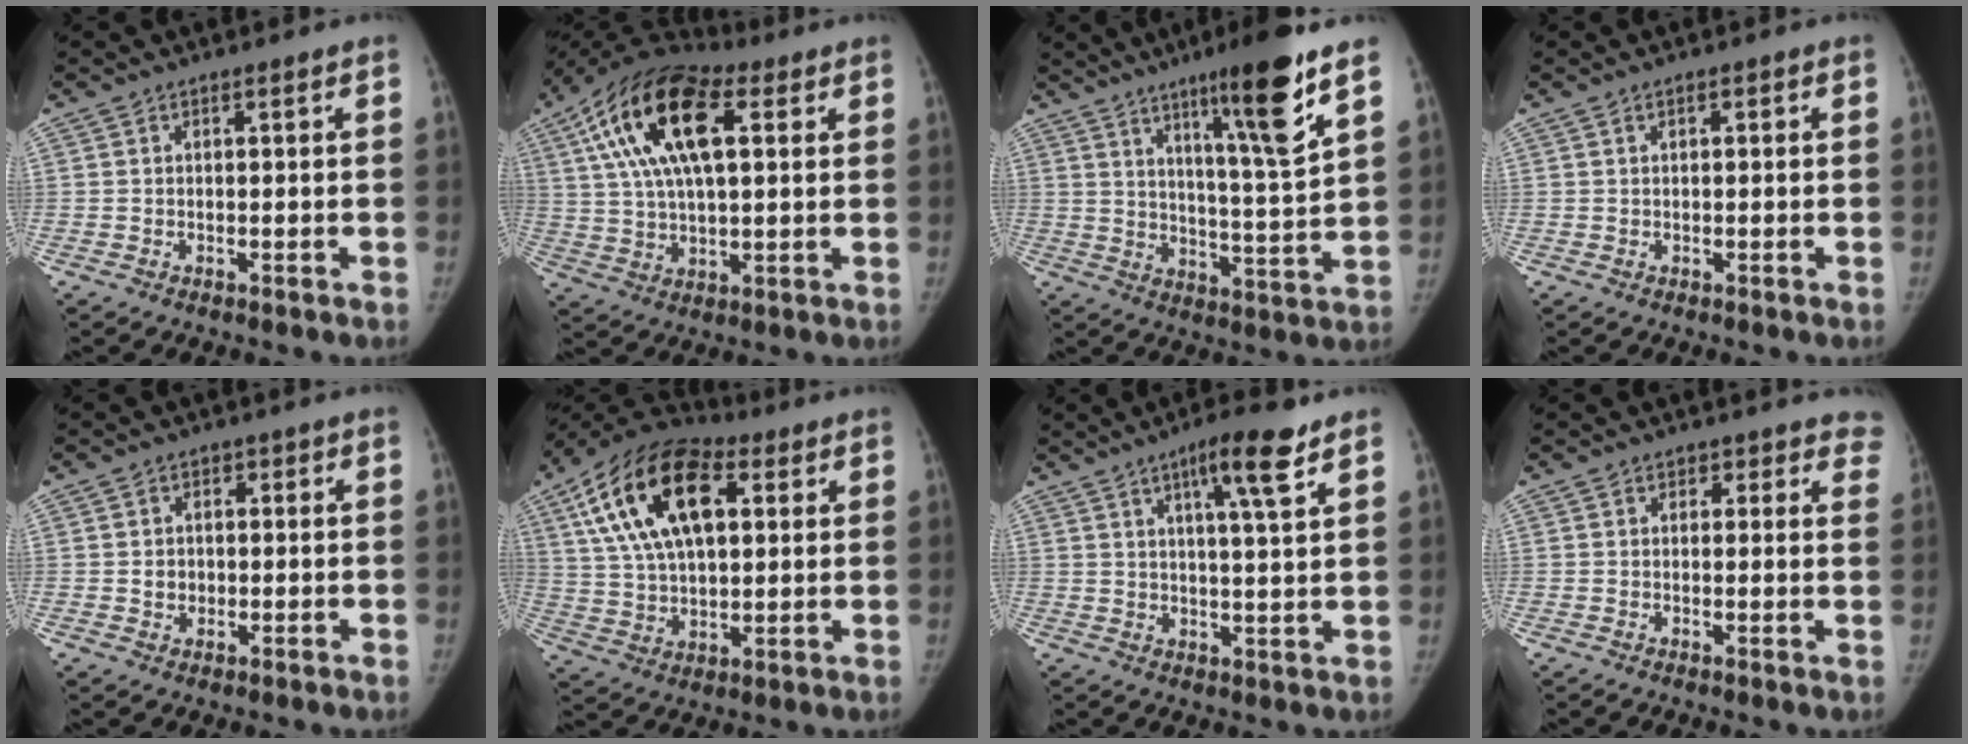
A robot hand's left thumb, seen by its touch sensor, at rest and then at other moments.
{"total": 20.3, "force": [6.6, 9.7, 16.6], "torque": [-0.303, 0.016, 0.109]}
{"total": 15.6, "force": [9.0, 0.8, 12.8], "torque": [-0.194, -0.054, 0.142]}
{"total": 0.9, "force": [0.3, 0.4, 0.8], "torque": [-0.011, 0.002, 0.004]}
{"total": 3.0, "force": [-0.2, 2.8, 1.2], "torque": [0.002, 0.005, -0.002]}
{"total": 21.8, "force": [7.4, 11.8, 16.7], "torque": [-0.287, 0.007, 0.124]}
{"total": 9.0, "force": [5.1, 1.0, 7.3], "torque": [-0.112, -0.024, 0.079]}
{"total": 4.9, "force": [3.8, 2.9, 1.1], "torque": [0.042, -0.009, 0.024]}